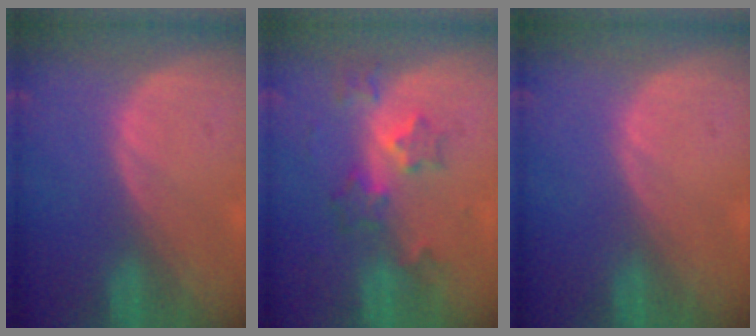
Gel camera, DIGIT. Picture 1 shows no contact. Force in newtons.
{"total": 6.1, "press": 5.4, "slide": 2.8}
{"total": 0.0}